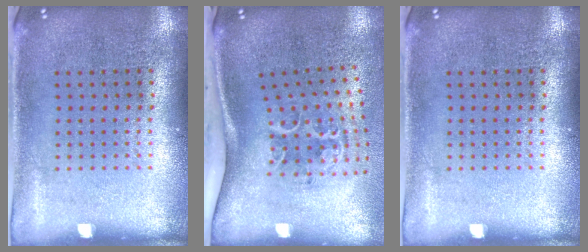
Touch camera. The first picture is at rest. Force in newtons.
{"total": 2.1, "press": 1.3, "slide": 1.6}
{"total": 0.0}